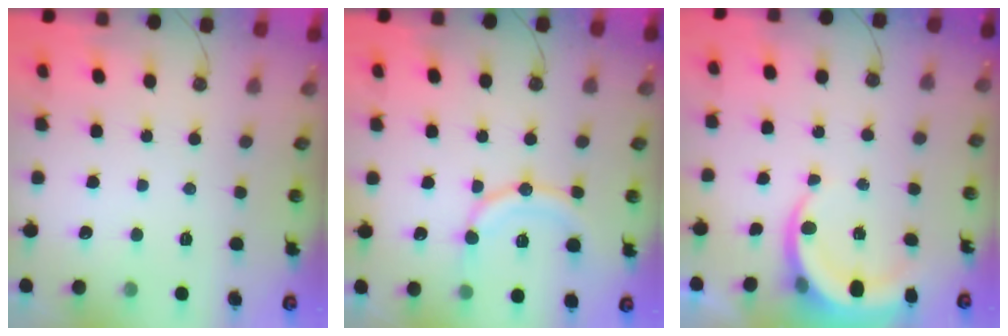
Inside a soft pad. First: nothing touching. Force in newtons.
{"total": 14.6, "press": 14.4, "slide": 2.6}
{"total": 5.4, "press": 5.4, "slide": 0.2}